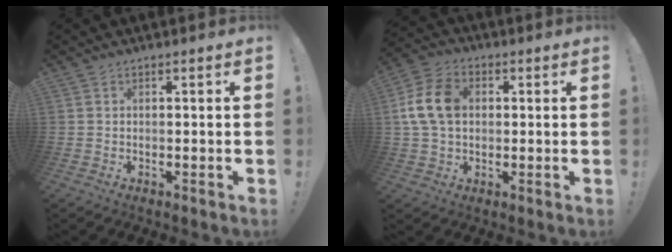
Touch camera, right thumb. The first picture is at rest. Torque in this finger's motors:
{"motor_torque": [1.57, 1.55, 0.17, 0.01, 0.11]}